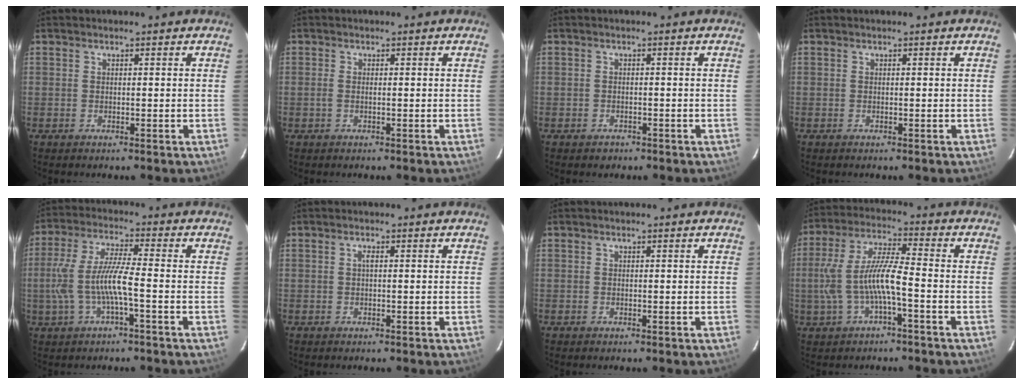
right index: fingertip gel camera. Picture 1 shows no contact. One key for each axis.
{"total": 0.9, "fx": -0.2, "fy": 0.0, "fz": 0.9, "tx": -0.020, "ty": 0.001, "tz": -0.006}
{"total": 1.6, "fx": -1.0, "fy": 1.2, "fz": 0.3, "tx": -0.007, "ty": 0.003, "tz": -0.011}
{"total": 0.0}
{"total": 9.4, "fx": -2.3, "fy": 1.1, "fz": 9.0, "tx": -0.196, "ty": 0.002, "tz": -0.038}
{"total": 0.8, "fx": 0.1, "fy": 0.1, "fz": 0.8, "tx": -0.015, "ty": 0.004, "tz": -0.001}
{"total": 0.0}
{"total": 10.1, "fx": -2.6, "fy": 1.8, "fz": 9.6, "tx": -0.209, "ty": 0.008, "tz": -0.042}